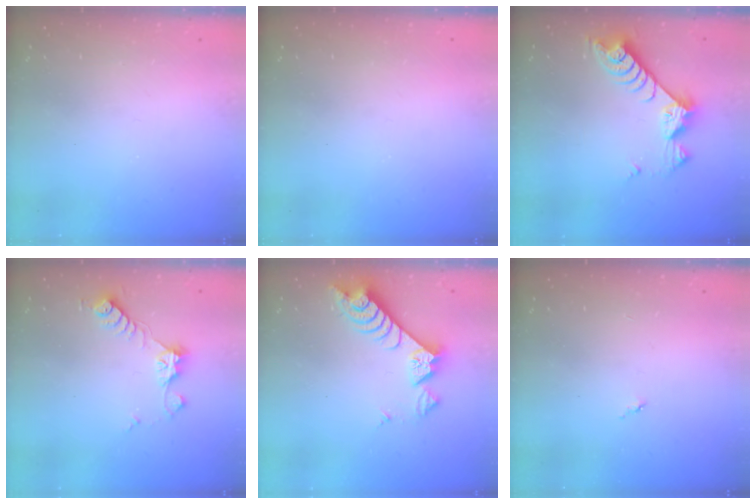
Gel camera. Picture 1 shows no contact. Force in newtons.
{"total": 0.0}
{"total": 8.4, "press": 8.3, "slide": 0.4}
{"total": 8.1, "press": 8.1, "slide": 0.2}
{"total": 8.0, "press": 7.9, "slide": 0.7}
{"total": 3.0, "press": 3.0, "slide": 0.2}